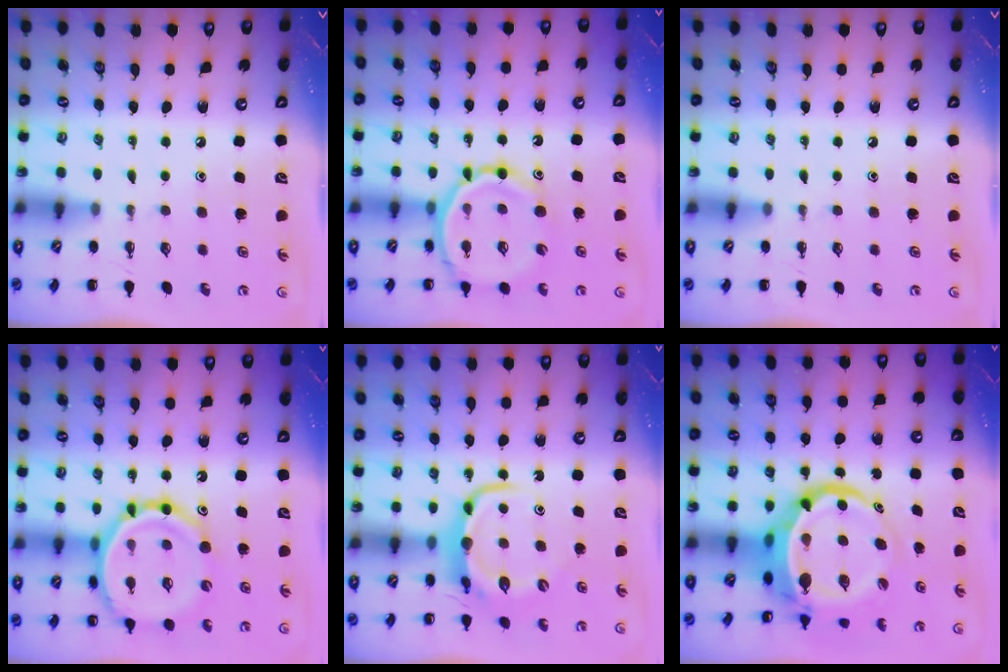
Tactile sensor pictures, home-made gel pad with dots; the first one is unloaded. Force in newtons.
{"total": 12.9, "press": 12.4, "slide": 3.6}
{"total": 0.0}
{"total": 17.0, "press": 16.6, "slide": 3.6}
{"total": 7.1, "press": 7.0, "slide": 1.0}
{"total": 10.7, "press": 10.3, "slide": 2.7}